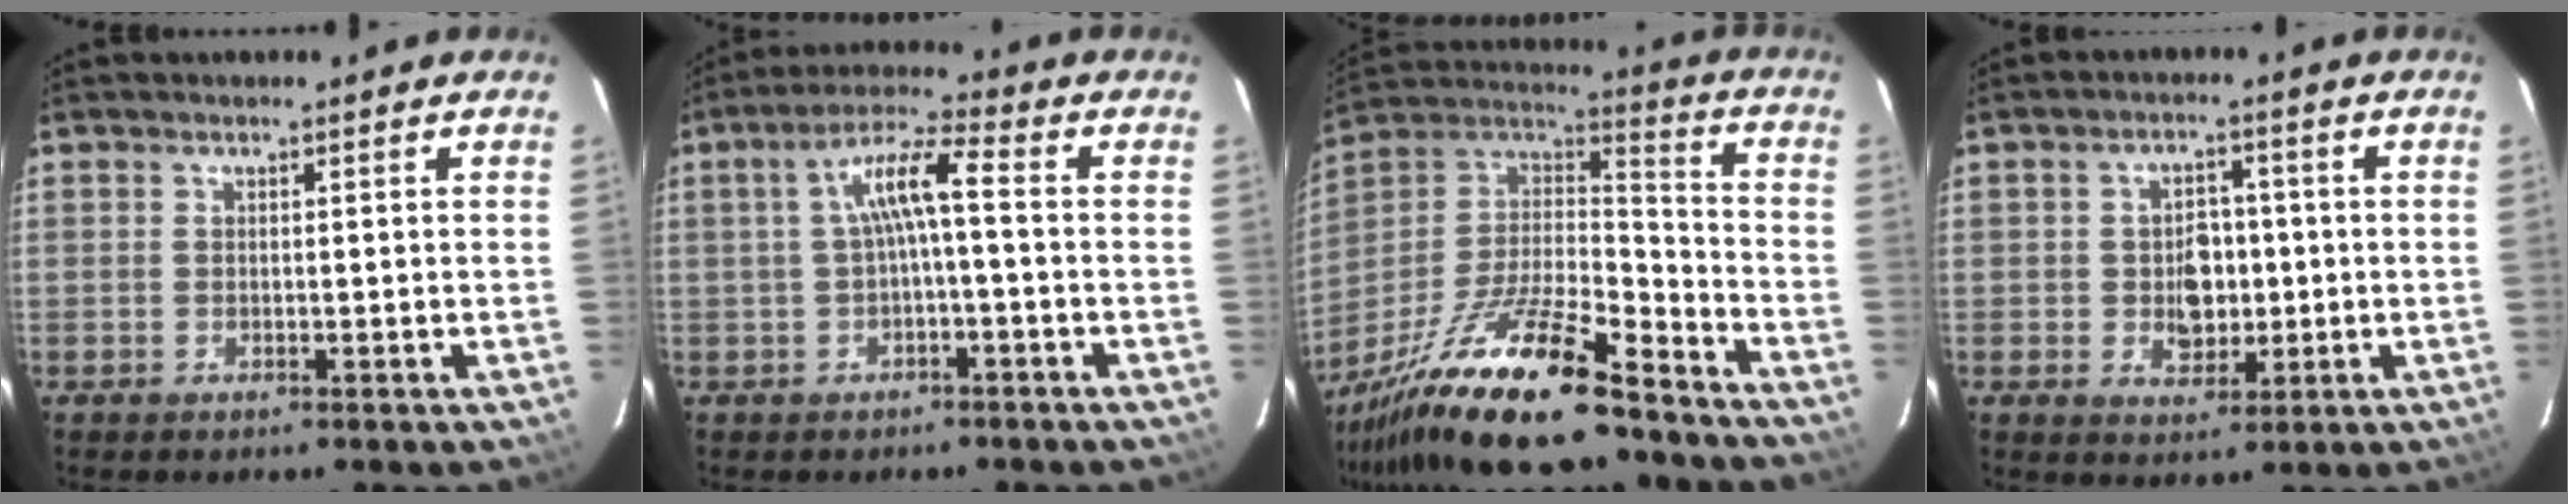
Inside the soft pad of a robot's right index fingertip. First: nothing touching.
{"total": 6.5, "force": [-0.6, 0.7, 6.4], "torque": [-0.134, 0.019, -0.006]}
{"total": 23.8, "force": [-17.6, 5.1, 15.1], "torque": [-0.298, -0.019, -0.307]}
{"total": 6.0, "force": [-0.5, 4.7, 3.7], "torque": [-0.066, 0.010, 0.000]}